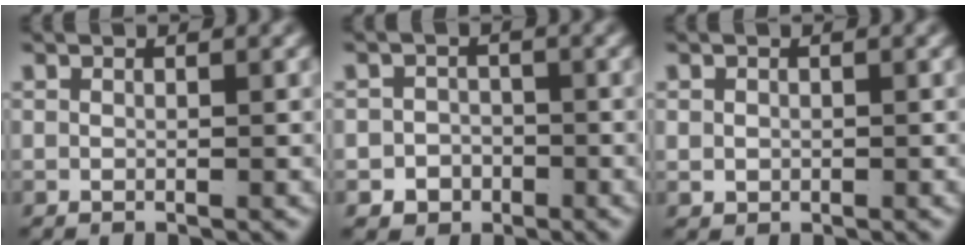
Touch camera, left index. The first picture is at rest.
{"total": 4.2, "force": [-2.1, 3.5, 0.7], "torque": [-0.004, -0.016, -0.035]}
{"total": 1.0, "force": [-0.1, 0.8, 0.5], "torque": [-0.020, -0.014, 0.009]}